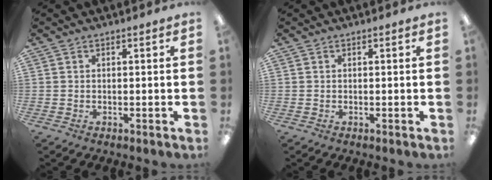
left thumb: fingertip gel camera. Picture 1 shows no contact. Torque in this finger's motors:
{"motor_torque": [0.00, 0.00, 0.00, 0.00, 0.00]}